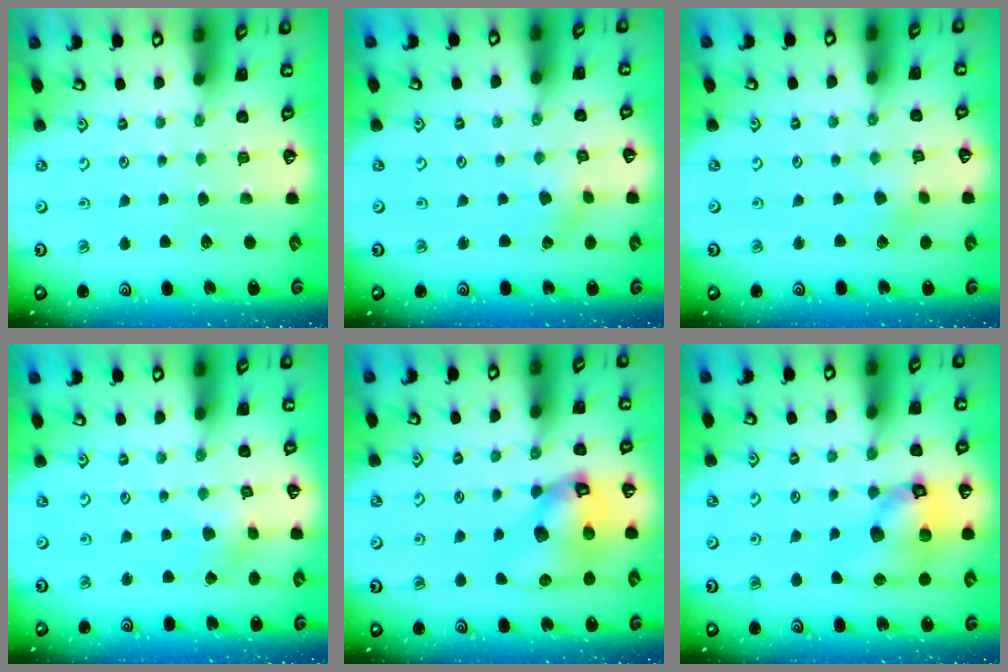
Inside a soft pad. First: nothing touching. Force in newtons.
{"total": 1.6, "press": 1.6, "slide": 0.1}
{"total": 1.9, "press": 1.9, "slide": 0.2}
{"total": 2.4, "press": 2.4, "slide": 0.3}
{"total": 12.8, "press": 12.7, "slide": 1.8}
{"total": 12.9, "press": 12.7, "slide": 1.8}